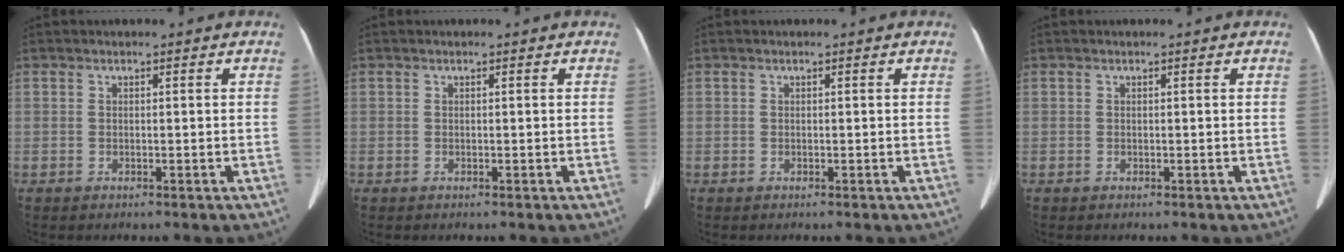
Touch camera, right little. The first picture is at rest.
{"total": 0.0}
{"total": 0.0}
{"total": 0.0}